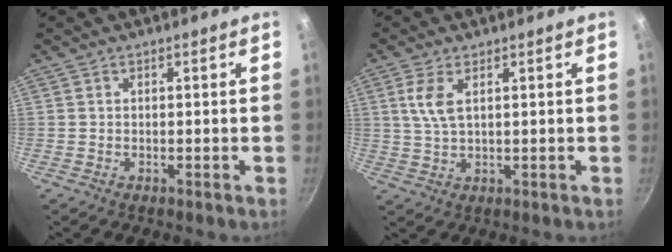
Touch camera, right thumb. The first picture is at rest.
{"total": 4.9, "force": [1.7, 2.1, 4.1], "torque": [-0.087, -0.006, 0.036]}